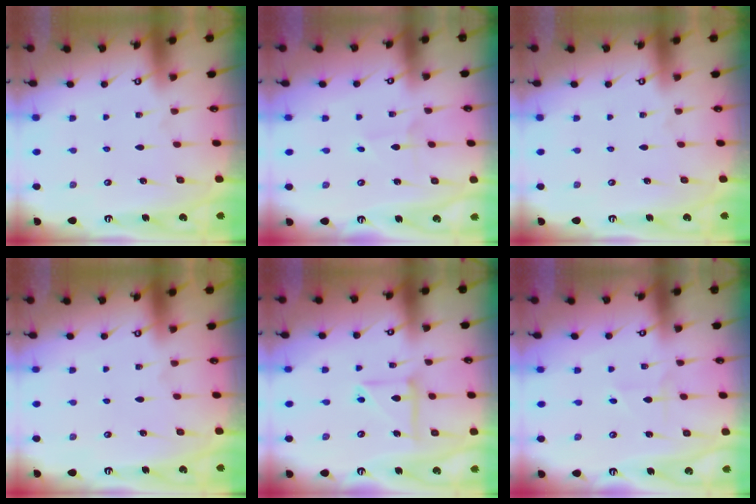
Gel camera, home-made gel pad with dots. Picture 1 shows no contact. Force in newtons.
{"total": 1.4, "press": 1.4, "slide": 0.1}
{"total": 0.0}
{"total": 0.0}
{"total": 10.9, "press": 10.8, "slide": 1.0}
{"total": 2.9, "press": 2.8, "slide": 0.4}